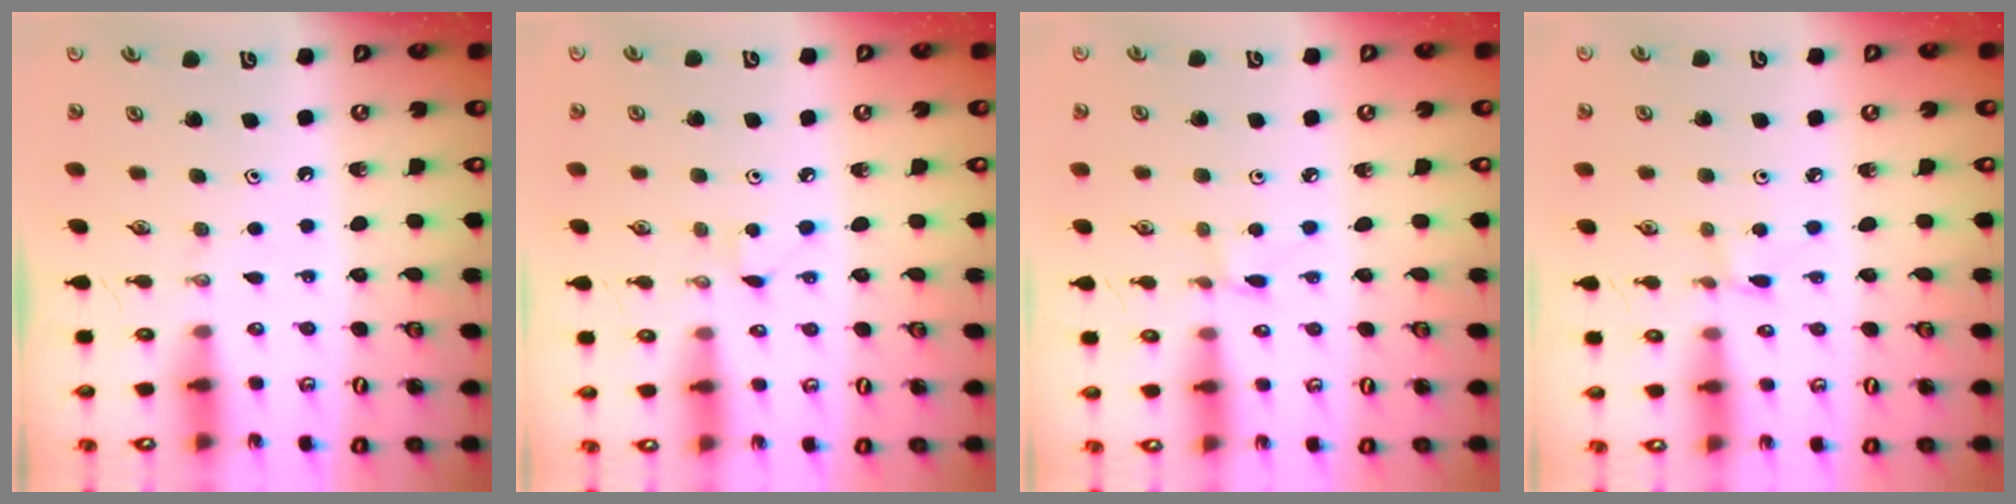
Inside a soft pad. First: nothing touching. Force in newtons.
{"total": 2.9, "press": 2.8, "slide": 0.3}
{"total": 0.8, "press": 0.8, "slide": 0.1}
{"total": 0.8, "press": 0.8, "slide": 0.1}